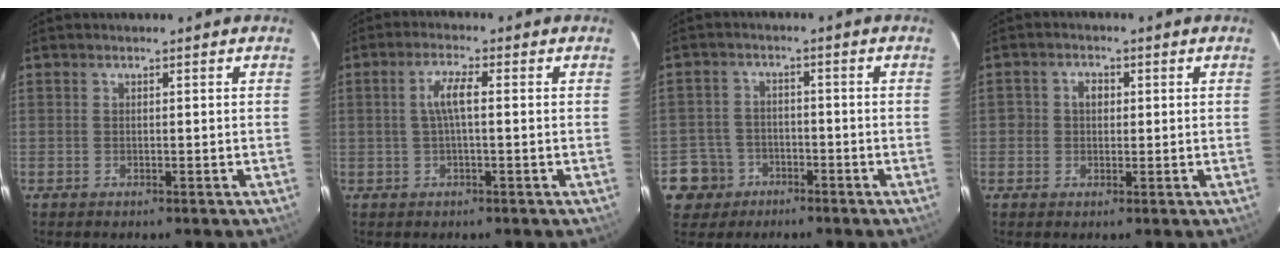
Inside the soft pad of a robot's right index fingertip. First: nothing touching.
{"total": 4.0, "force": [0.2, 0.6, 3.9], "torque": [-0.075, 0.007, 0.005]}
{"total": 6.4, "force": [-3.2, 5.5, 0.7], "torque": [-0.030, 0.021, -0.051]}
{"total": 2.8, "force": [-0.1, 2.5, 1.2], "torque": [-0.019, 0.009, -0.002]}